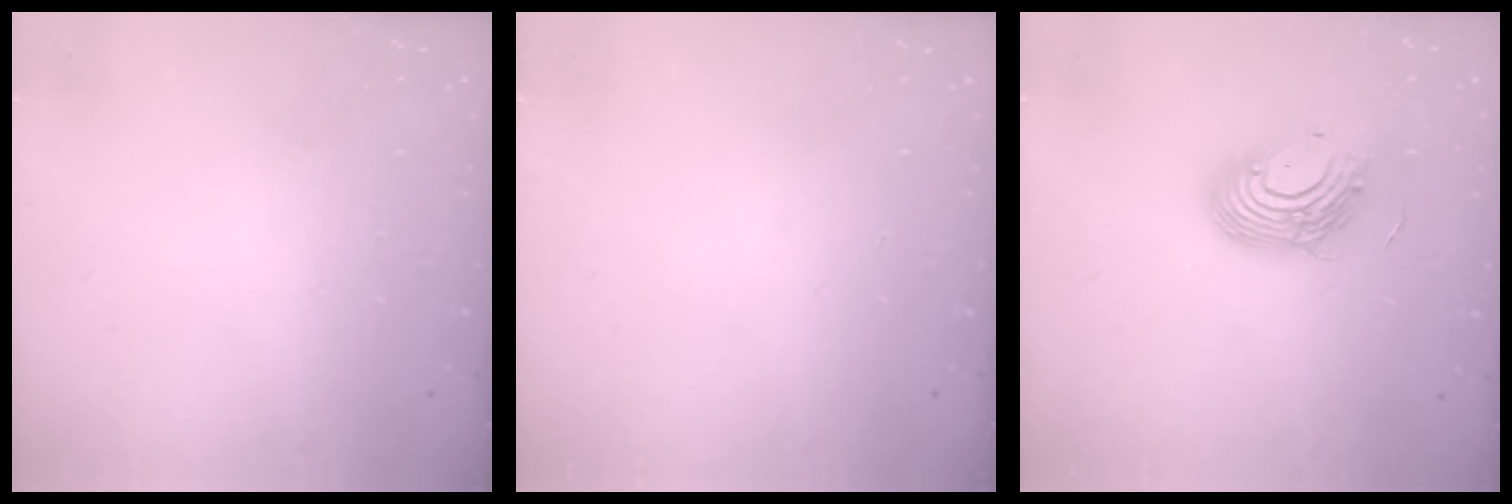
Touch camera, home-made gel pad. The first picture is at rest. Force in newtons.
{"total": 0.0}
{"total": 12.4, "press": 12.3, "slide": 1.8}